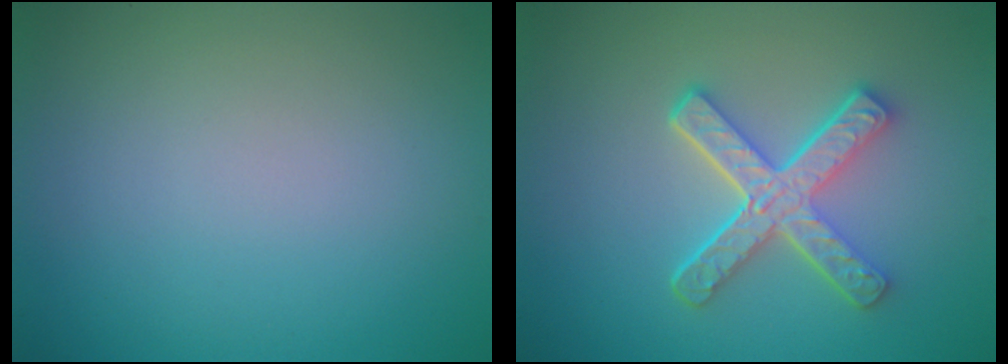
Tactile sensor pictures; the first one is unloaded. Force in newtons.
{"total": 5.1, "press": 3.9, "slide": 3.3}